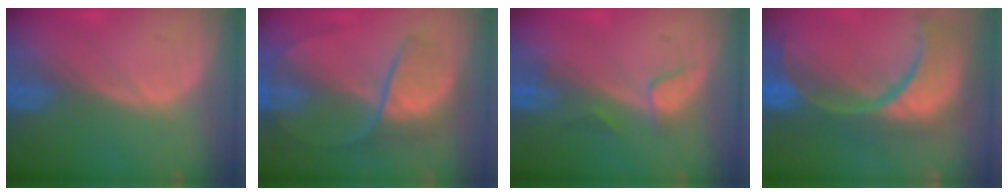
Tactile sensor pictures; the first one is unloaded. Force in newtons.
{"total": 6.9, "press": 6.6, "slide": 1.7}
{"total": 2.8, "press": 2.7, "slide": 0.4}
{"total": 14.3, "press": 11.4, "slide": 8.7}